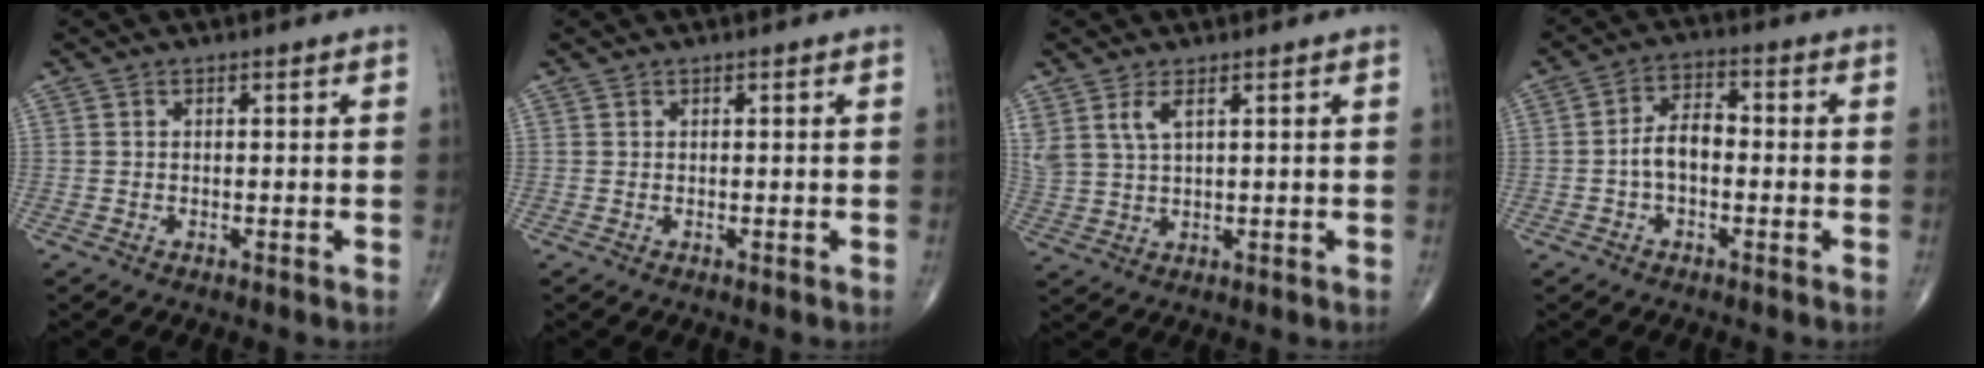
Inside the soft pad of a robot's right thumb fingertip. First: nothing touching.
{"total": 0.0}
{"total": 5.1, "force": [2.5, 2.2, 3.9], "torque": [-0.092, -0.005, 0.060]}
{"total": 5.9, "force": [-1.1, 3.4, 4.7], "torque": [-0.076, 0.027, -0.028]}